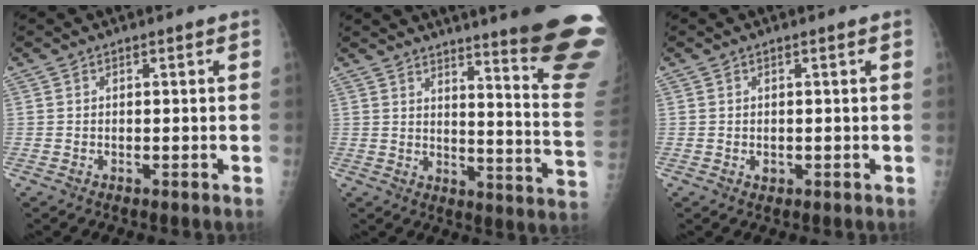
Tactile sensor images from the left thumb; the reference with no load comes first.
{"total": 22.6, "force": [17.8, 1.0, 13.9], "torque": [-0.158, -0.159, 0.214]}
{"total": 0.9, "force": [0.0, 0.7, 0.7], "torque": [-0.006, -0.001, 0.003]}